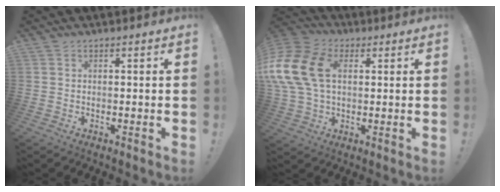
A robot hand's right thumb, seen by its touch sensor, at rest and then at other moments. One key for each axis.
{"total": 18.7, "fx": 3.2, "fy": 13.0, "fz": 13.0, "tx": -0.271, "ty": 0.015, "tz": 0.062}